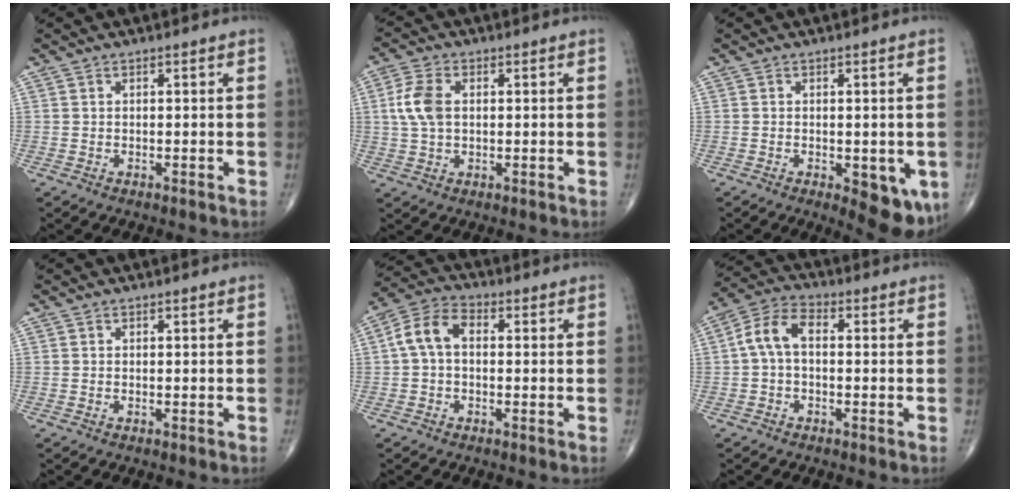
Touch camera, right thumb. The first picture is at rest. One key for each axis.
{"total": 6.5, "fx": 0.9, "fy": 4.1, "fz": 5.0, "tx": -0.113, "ty": 0.008, "tz": 0.016}
{"total": 8.2, "fx": -2.3, "fy": 3.4, "fz": 7.1, "tx": -0.067, "ty": -0.010, "tz": -0.021}
{"total": 0.0}
{"total": 7.3, "fx": 0.4, "fy": 4.7, "fz": 5.6, "tx": -0.106, "ty": 0.026, "tz": -0.003}
{"total": 7.0, "fx": 0.0, "fy": 4.1, "fz": 5.7, "tx": -0.109, "ty": 0.025, "tz": -0.011}